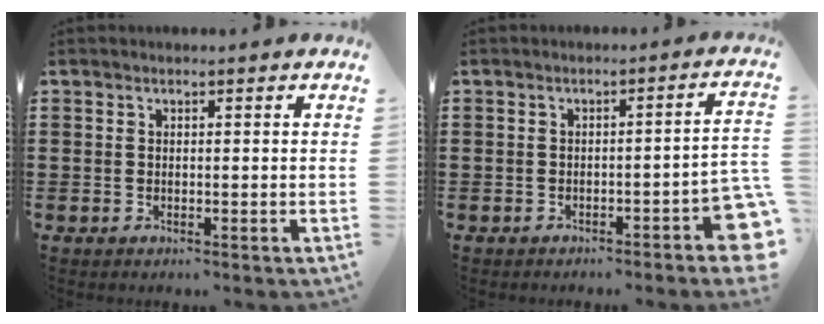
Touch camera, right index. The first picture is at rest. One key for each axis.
{"total": 4.0, "fx": -2.5, "fy": 0.6, "fz": 3.1, "tx": -0.048, "ty": -0.004, "tz": -0.043}